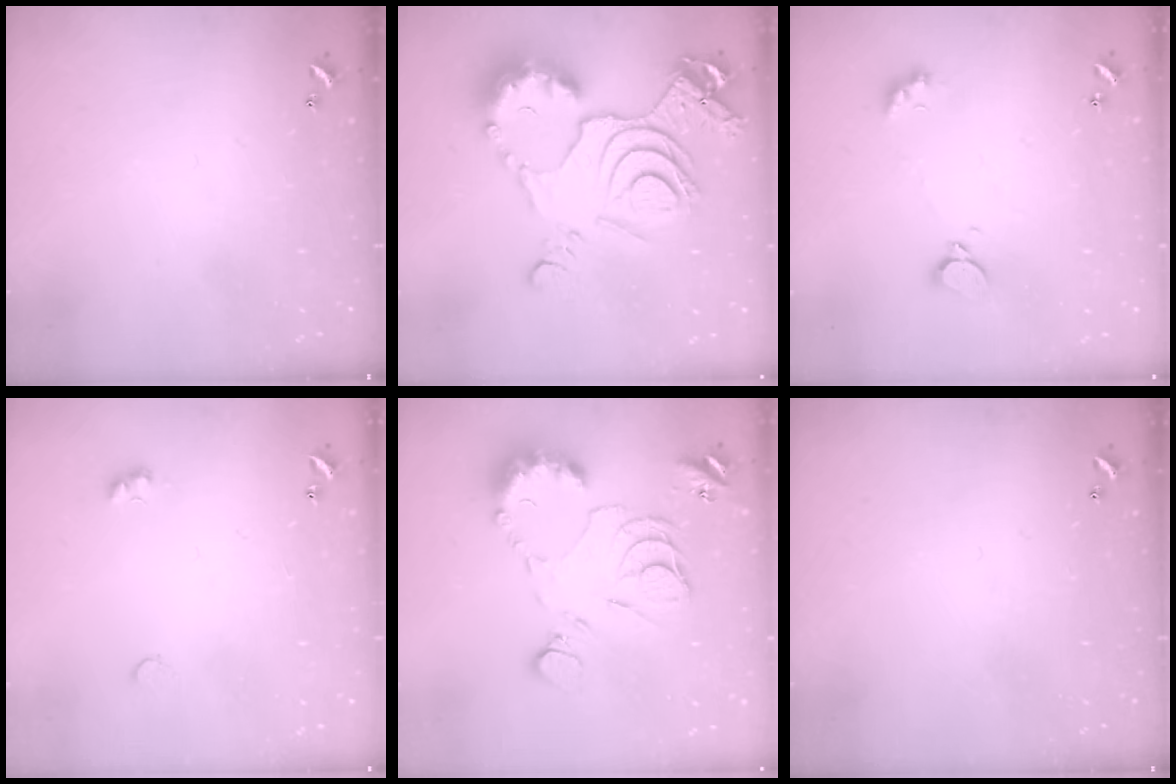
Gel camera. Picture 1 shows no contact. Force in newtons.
{"total": 20.1, "press": 20.0, "slide": 2.4}
{"total": 2.5, "press": 2.4, "slide": 0.5}
{"total": 3.8, "press": 3.7, "slide": 0.6}
{"total": 14.4, "press": 14.4, "slide": 1.2}
{"total": 0.0}